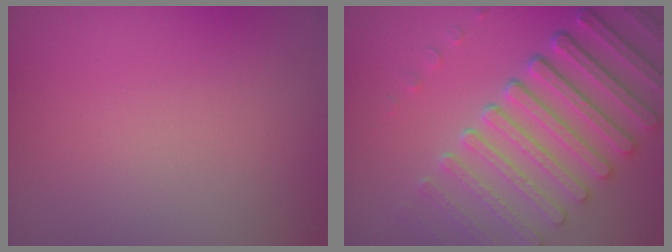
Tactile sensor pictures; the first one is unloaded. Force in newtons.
{"total": 7.2, "press": 5.6, "slide": 4.6}